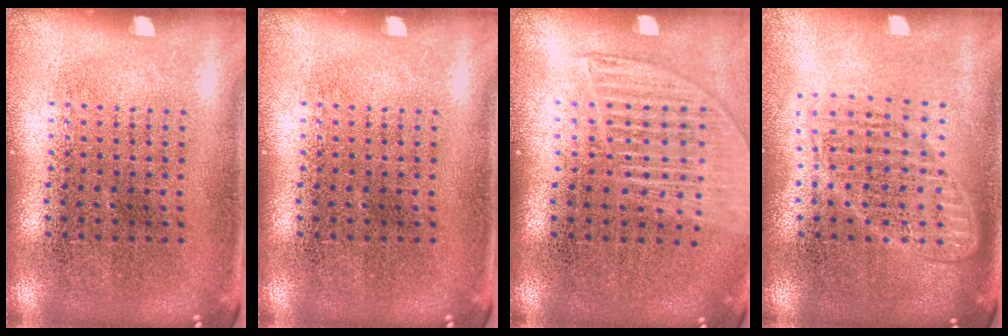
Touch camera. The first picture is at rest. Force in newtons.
{"total": 0.0}
{"total": 1.4, "press": 1.3, "slide": 0.6}
{"total": 1.6, "press": 1.4, "slide": 0.8}